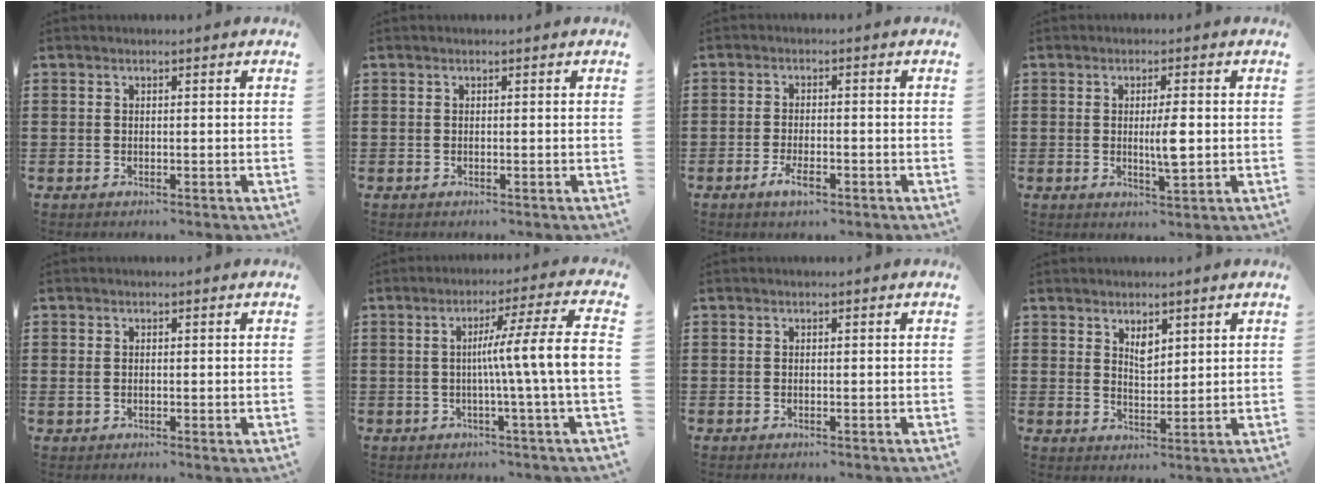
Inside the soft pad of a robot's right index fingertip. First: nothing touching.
{"total": 0.0}
{"total": 3.5, "force": [-1.8, 1.2, 2.7], "torque": [-0.058, -0.001, -0.038]}
{"total": 4.3, "force": [-0.1, 0.8, 4.2], "torque": [-0.074, -0.008, -0.008]}
{"total": 0.9, "force": [0.1, 0.6, 0.7], "torque": [-0.016, 0.004, 0.002]}
{"total": 9.1, "force": [-0.4, -0.9, 9.1], "torque": [-0.158, -0.011, -0.017]}
{"total": 0.0}
{"total": 3.0, "force": [2.0, 1.4, 1.6], "torque": [-0.029, 0.001, 0.035]}